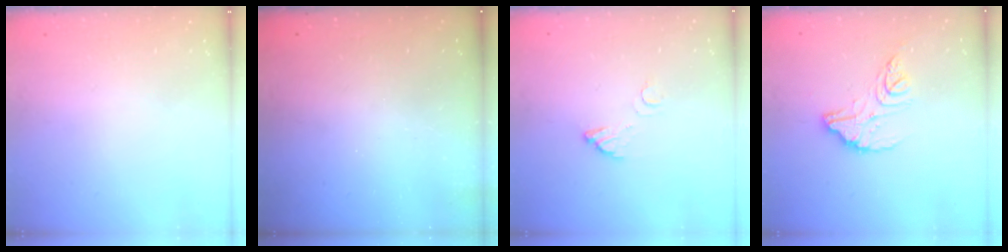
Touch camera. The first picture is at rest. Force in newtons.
{"total": 3.0, "press": 3.0, "slide": 0.6}
{"total": 3.5, "press": 3.5, "slide": 0.3}
{"total": 13.0, "press": 12.9, "slide": 1.2}